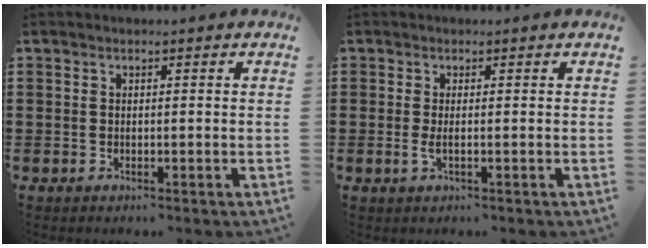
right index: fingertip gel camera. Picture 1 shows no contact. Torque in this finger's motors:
{"motor_torque": [0.06, -0.05, 0.06, 0.02]}